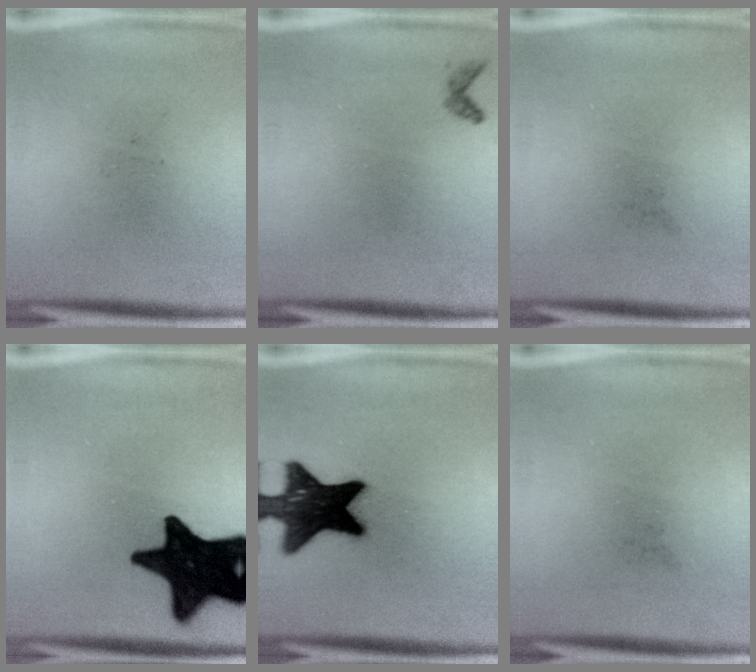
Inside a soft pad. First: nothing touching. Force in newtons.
{"total": 0.7}
{"total": 0.0}
{"total": 18.9}
{"total": 17.6}
{"total": 0.0}